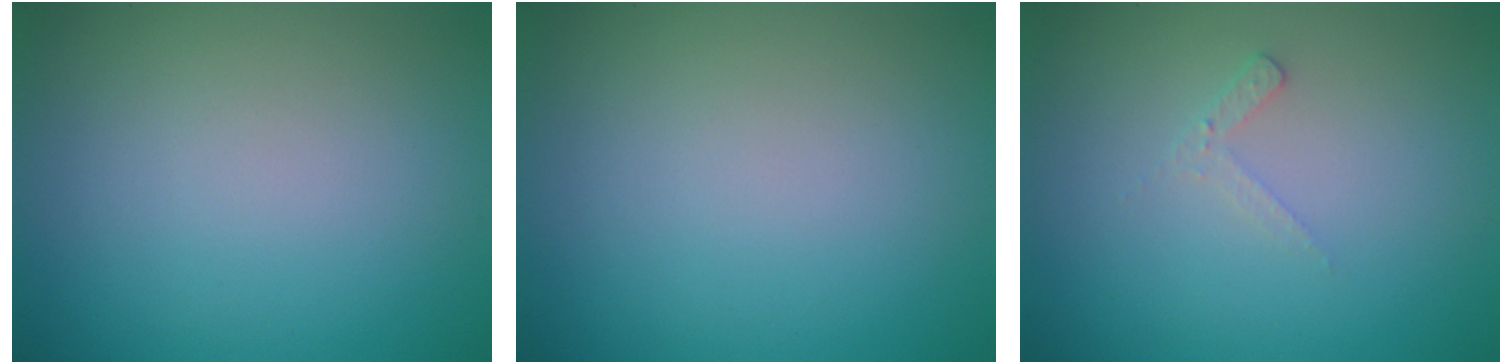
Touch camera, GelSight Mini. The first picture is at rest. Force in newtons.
{"total": 0.0}
{"total": 1.2, "press": 1.1, "slide": 0.3}